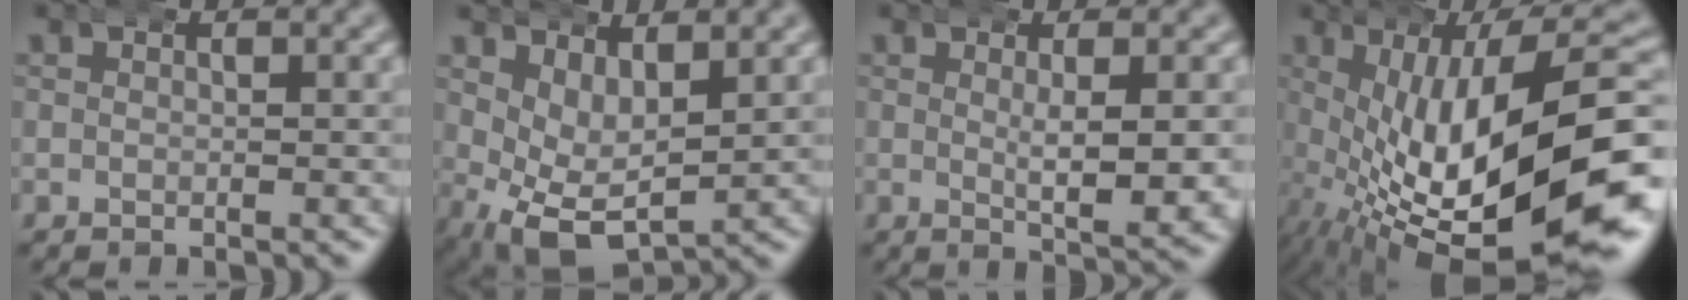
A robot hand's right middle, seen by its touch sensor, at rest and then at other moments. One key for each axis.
{"total": 5.4, "fx": -0.6, "fy": 3.5, "fz": 4.1, "tx": -0.088, "ty": -0.035, "tz": 0.004}
{"total": 3.6, "fx": 0.3, "fy": 0.4, "fz": 3.6, "tx": -0.057, "ty": -0.008, "tz": 0.008}
{"total": 18.8, "fx": -3.7, "fy": 8.2, "fz": 16.5, "tx": -0.240, "ty": -0.025, "tz": -0.023}